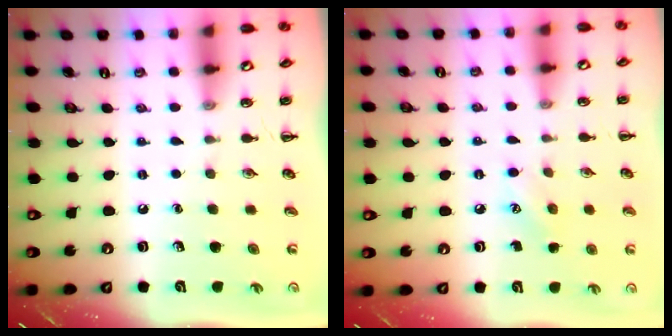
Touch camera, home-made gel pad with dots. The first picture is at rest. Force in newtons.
{"total": 5.2, "press": 5.0, "slide": 1.4}